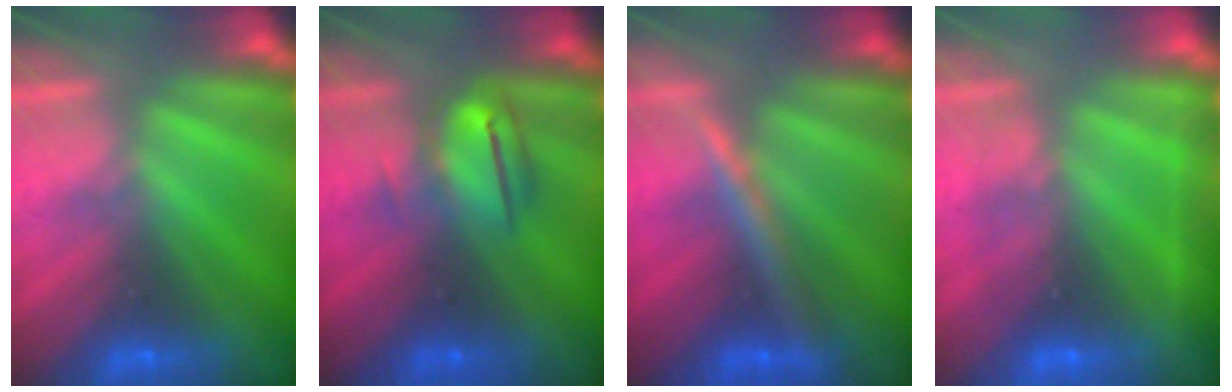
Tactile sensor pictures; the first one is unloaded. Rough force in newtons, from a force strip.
{"total": 4.6}
{"total": 2.4}
{"total": 2.2}